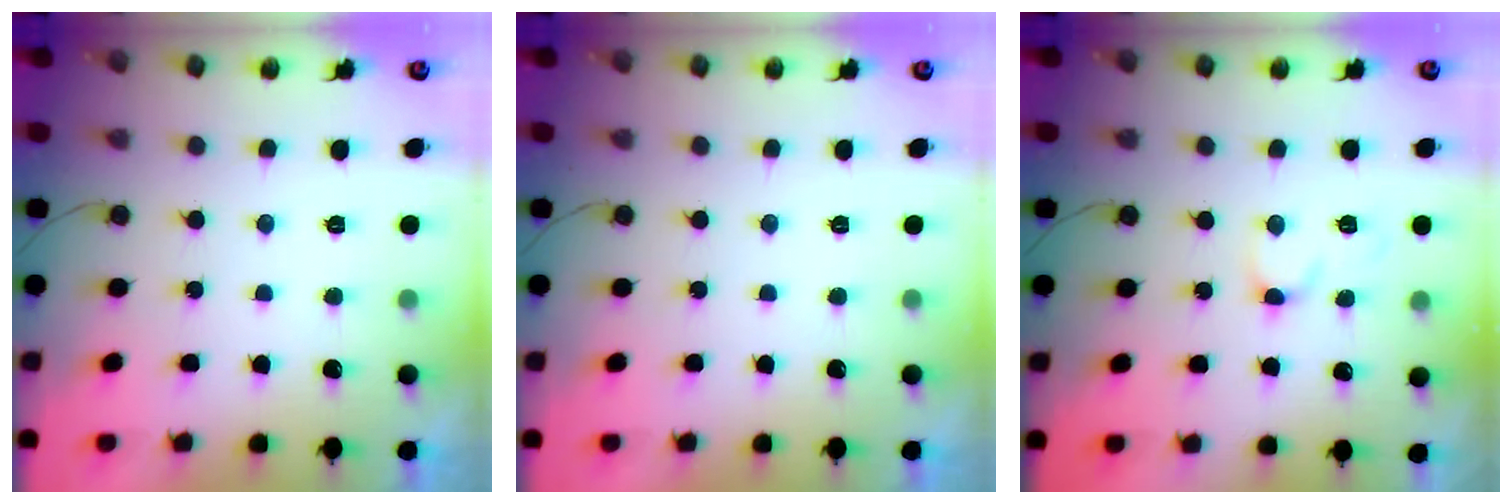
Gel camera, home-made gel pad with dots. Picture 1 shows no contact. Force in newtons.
{"total": 0.0}
{"total": 4.3, "press": 4.2, "slide": 0.5}